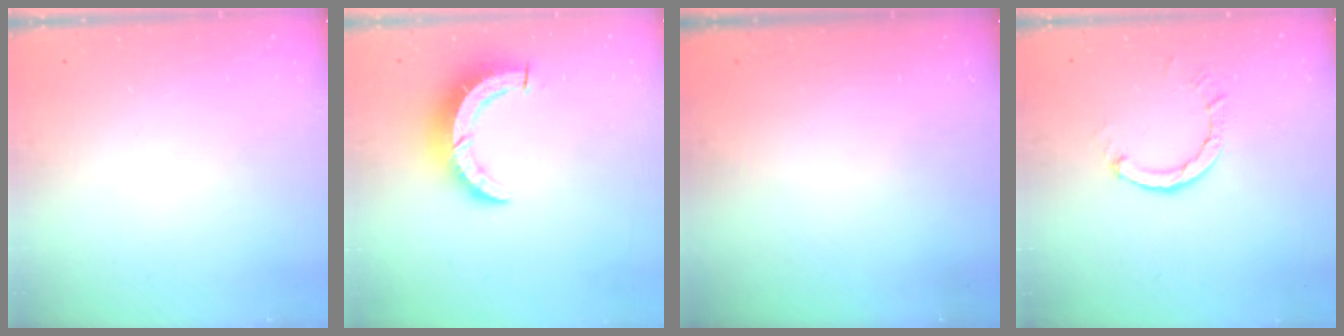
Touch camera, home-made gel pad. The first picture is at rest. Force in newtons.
{"total": 7.7, "press": 7.6, "slide": 0.8}
{"total": 0.0}
{"total": 3.0, "press": 3.0, "slide": 0.3}